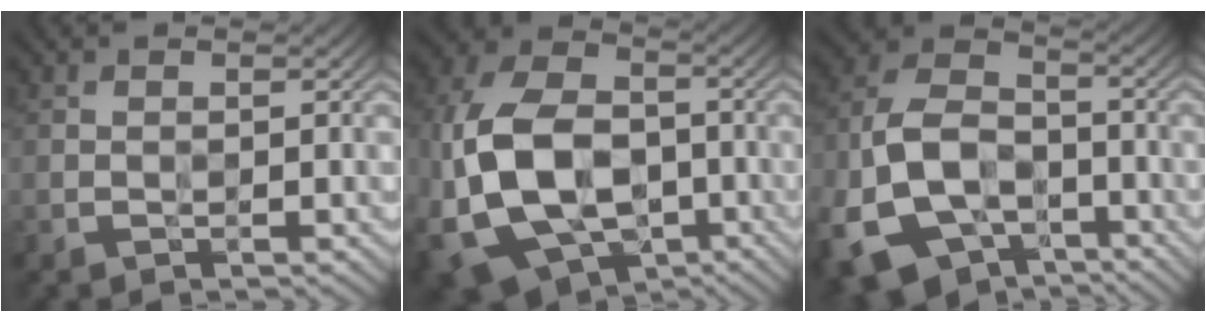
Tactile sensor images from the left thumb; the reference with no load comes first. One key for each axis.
{"total": 18.0, "fx": -4.6, "fy": 12.2, "fz": 12.4, "tx": -0.279, "ty": -0.020, "tz": -0.090}
{"total": 15.3, "fx": -6.6, "fy": 10.1, "fz": 9.4, "tx": -0.230, "ty": -0.032, "tz": -0.132}